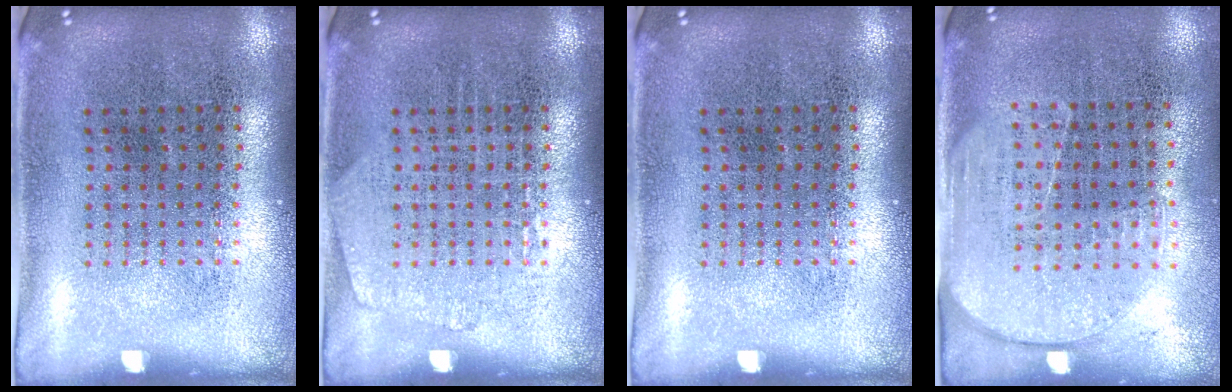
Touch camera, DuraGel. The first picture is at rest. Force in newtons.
{"total": 1.0, "press": 1.0, "slide": 0.1}
{"total": 0.0}
{"total": 1.7, "press": 1.5, "slide": 0.9}